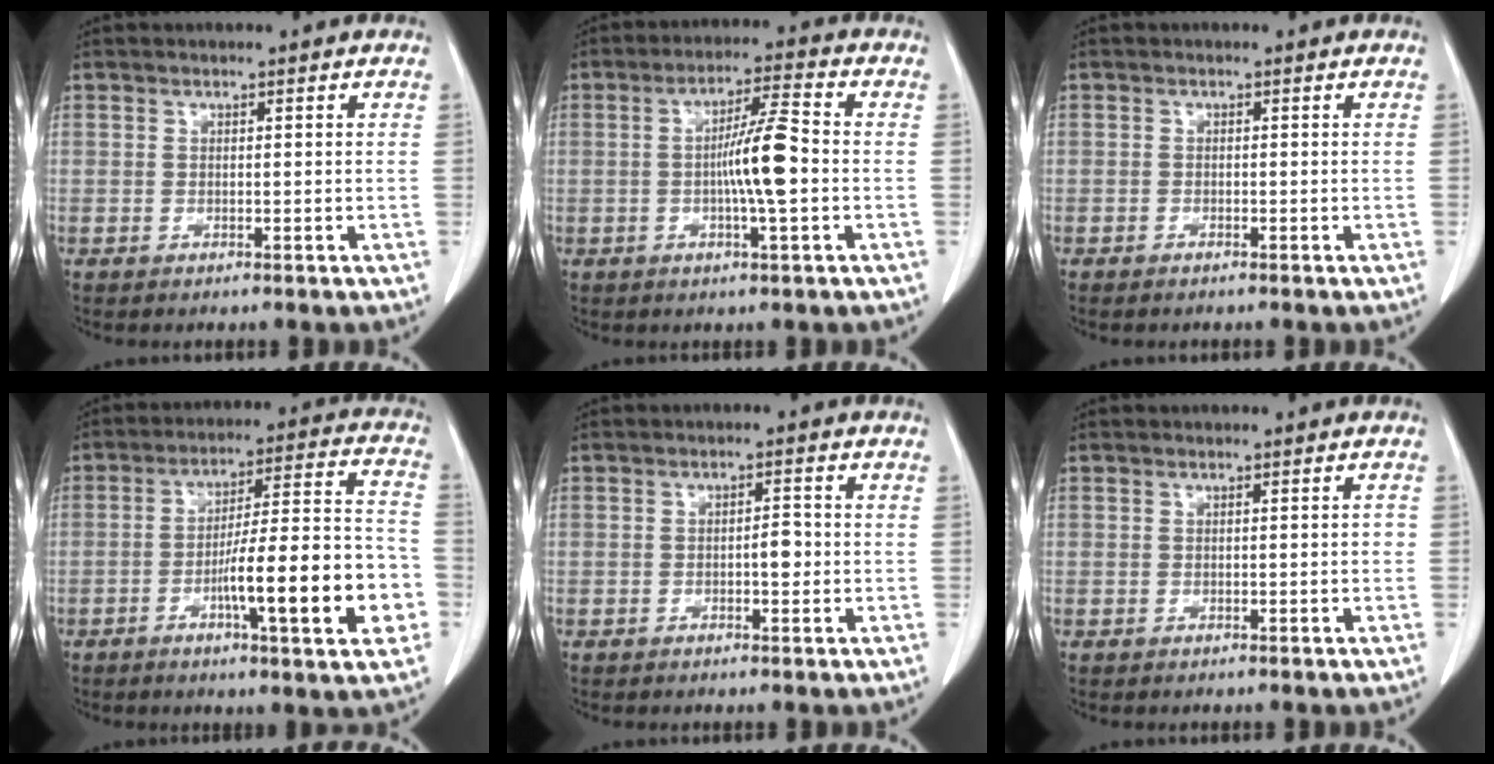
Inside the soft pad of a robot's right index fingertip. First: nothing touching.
{"total": 7.9, "force": [-0.8, 0.2, 7.9], "torque": [-0.141, 0.004, -0.018]}
{"total": 0.5, "force": [-0.5, 0.1, 0.2], "torque": [-0.010, -0.002, -0.009]}
{"total": 16.5, "force": [-5.4, 1.8, 15.5], "torque": [-0.229, 0.013, -0.077]}
{"total": 2.2, "force": [-0.4, 0.8, 2.0], "torque": [-0.029, 0.004, -0.004]}
{"total": 0.8, "force": [0.0, 0.3, 0.8], "torque": [-0.009, 0.001, 0.001]}